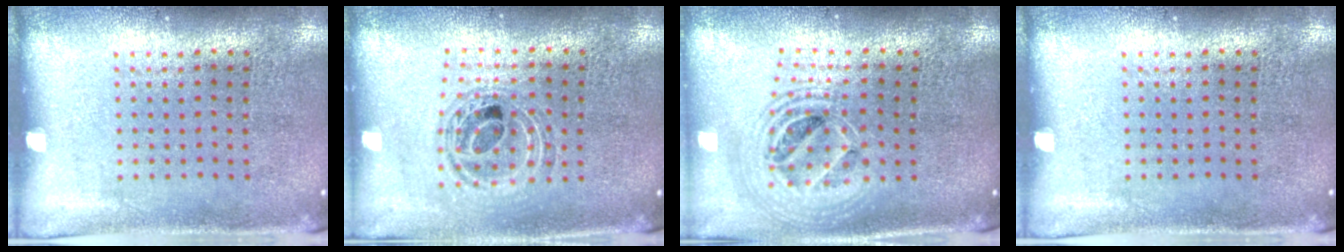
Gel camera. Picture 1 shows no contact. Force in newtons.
{"total": 0.9, "press": 0.9, "slide": 0.2}
{"total": 2.1, "press": 1.7, "slide": 1.3}
{"total": 0.0}